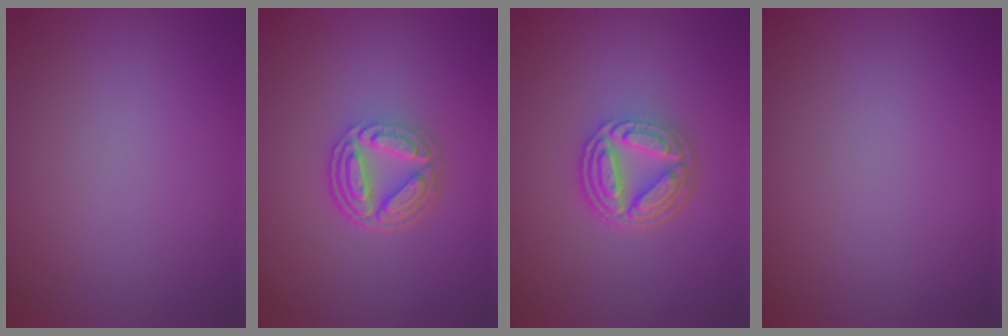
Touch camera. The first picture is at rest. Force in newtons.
{"total": 4.8, "press": 3.5, "slide": 3.3}
{"total": 5.0, "press": 3.7, "slide": 3.3}
{"total": 0.0}